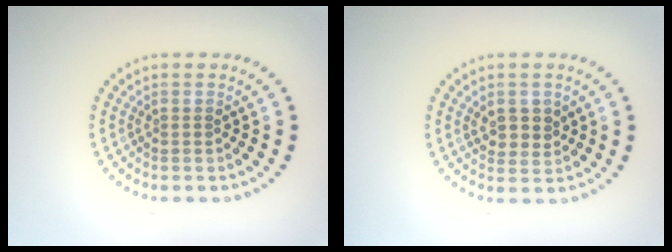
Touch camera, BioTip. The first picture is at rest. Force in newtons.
{"total": 2.2, "press": 2.1, "slide": 0.7}